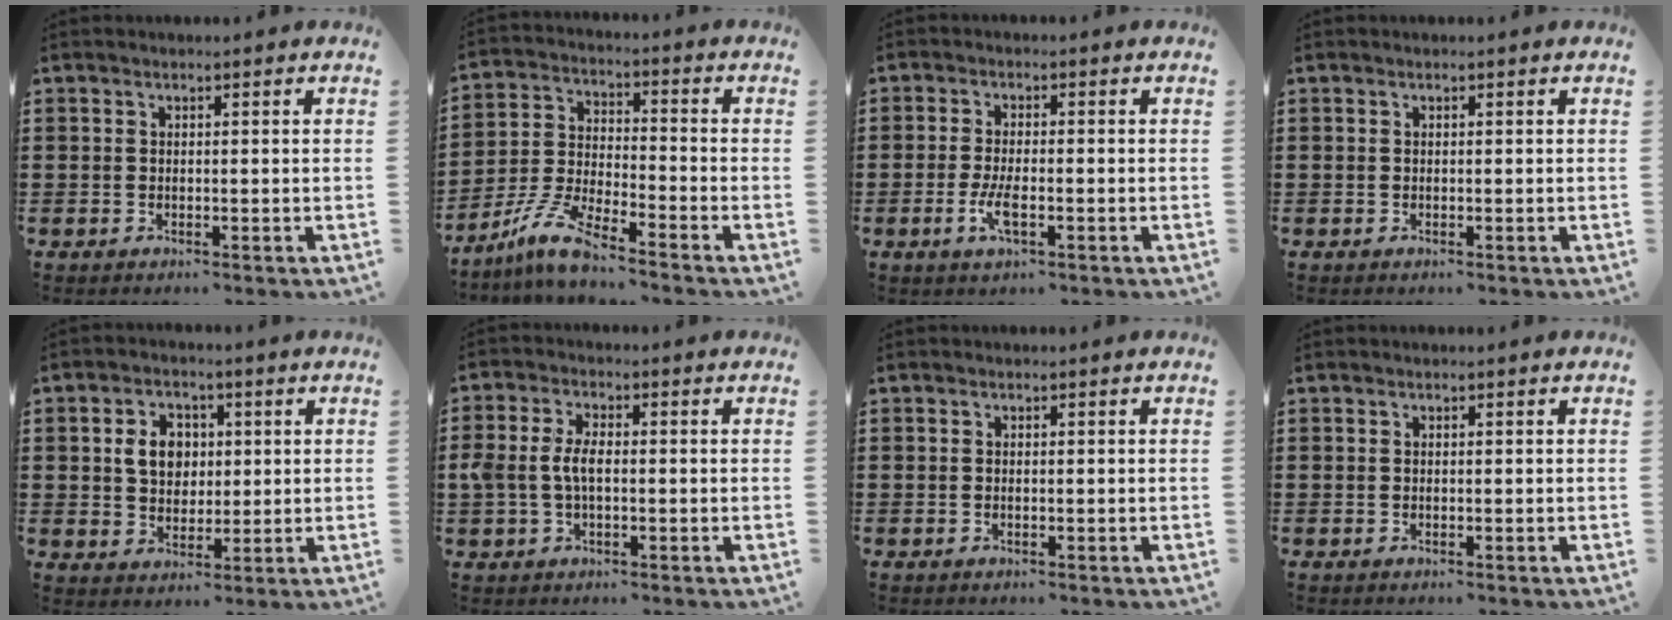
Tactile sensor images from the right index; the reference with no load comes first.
{"total": 7.9, "force": [-6.7, 0.4, 4.1], "torque": [-0.112, -0.013, -0.138]}
{"total": 4.0, "force": [-1.4, 1.1, 3.5], "torque": [-0.078, -0.005, -0.031]}
{"total": 0.0}
{"total": 5.8, "force": [1.1, 4.6, 3.3], "torque": [-0.073, 0.014, 0.014]}
{"total": 4.6, "force": [-0.3, 2.4, 3.9], "torque": [-0.103, -0.004, -0.014]}
{"total": 0.0}
{"total": 0.0}